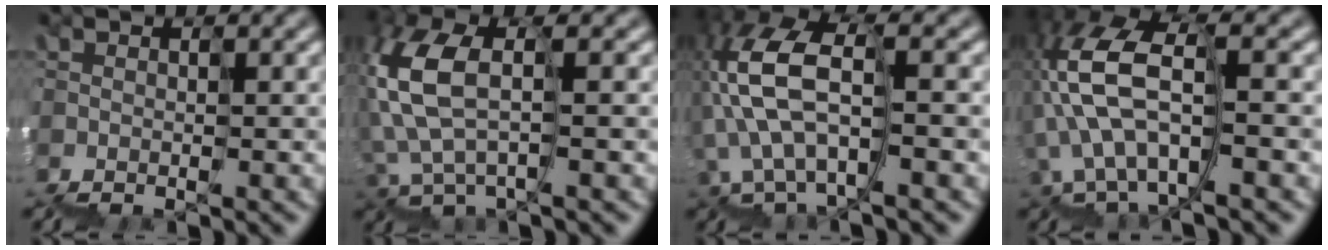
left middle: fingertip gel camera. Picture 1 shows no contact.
{"total": 4.5, "force": [1.2, 1.6, 4.1], "torque": [-0.123, 0.027, 0.019]}
{"total": 7.6, "force": [-0.3, 3.5, 6.7], "torque": [-0.166, 0.025, 0.000]}
{"total": 8.3, "force": [-0.9, 3.8, 7.3], "torque": [-0.176, 0.026, -0.013]}